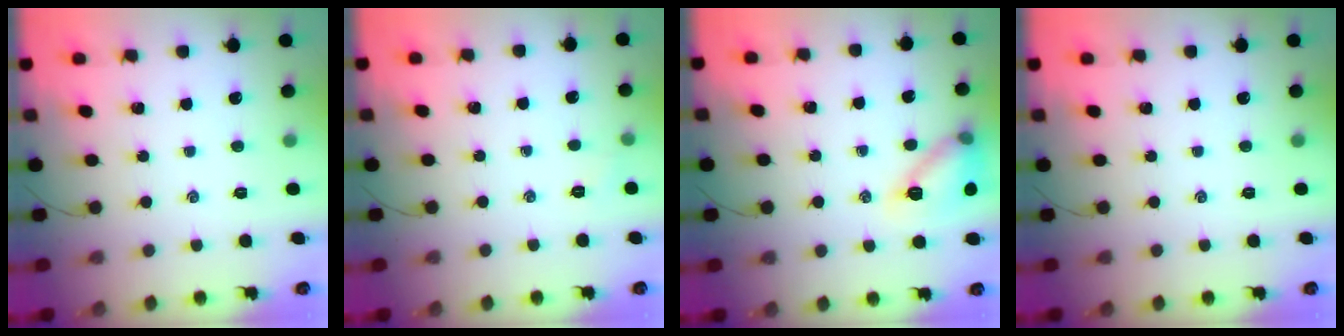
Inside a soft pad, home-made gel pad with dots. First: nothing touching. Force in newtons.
{"total": 3.6, "press": 3.5, "slide": 1.1}
{"total": 13.5, "press": 13.5, "slide": 1.1}
{"total": 0.0}